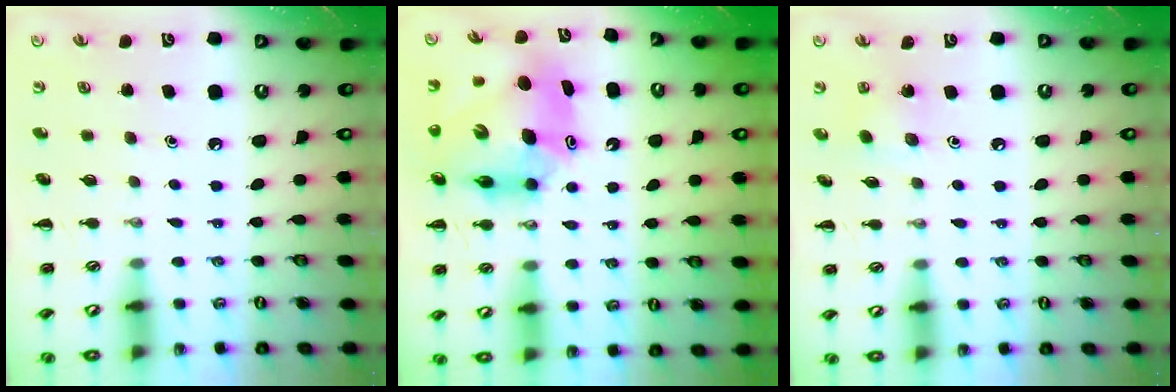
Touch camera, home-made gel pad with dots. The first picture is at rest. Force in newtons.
{"total": 13.1, "press": 12.6, "slide": 3.8}
{"total": 3.4, "press": 3.3, "slide": 1.0}